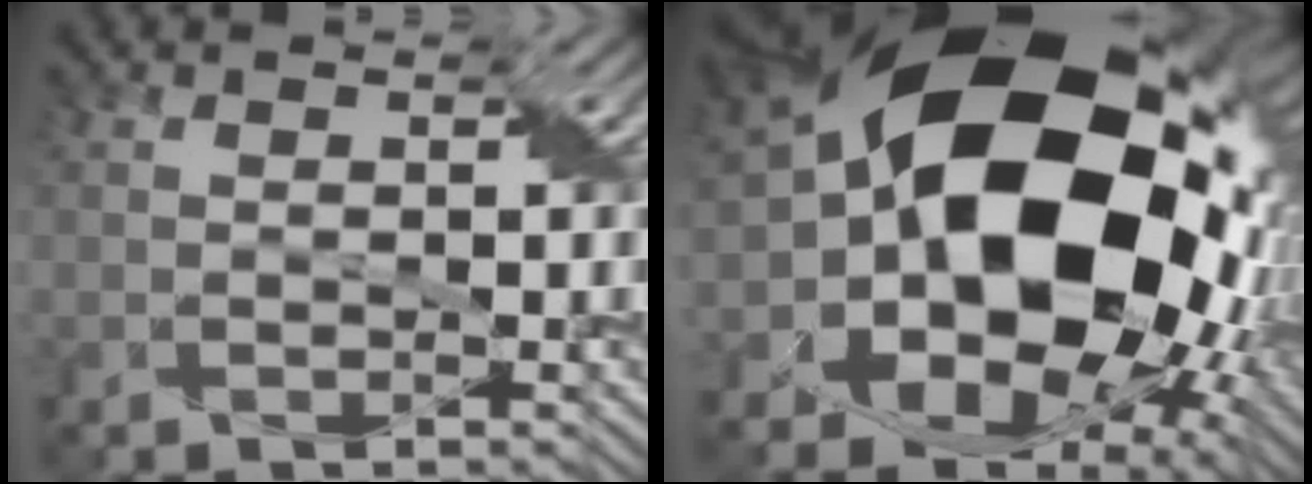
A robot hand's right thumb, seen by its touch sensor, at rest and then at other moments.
{"total": 22.3, "force": [2.0, 16.0, 15.3], "torque": [-0.289, -0.033, 0.050]}